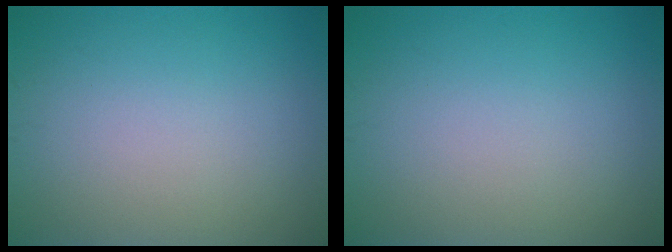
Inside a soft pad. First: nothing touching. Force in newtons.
{"total": 0.0}